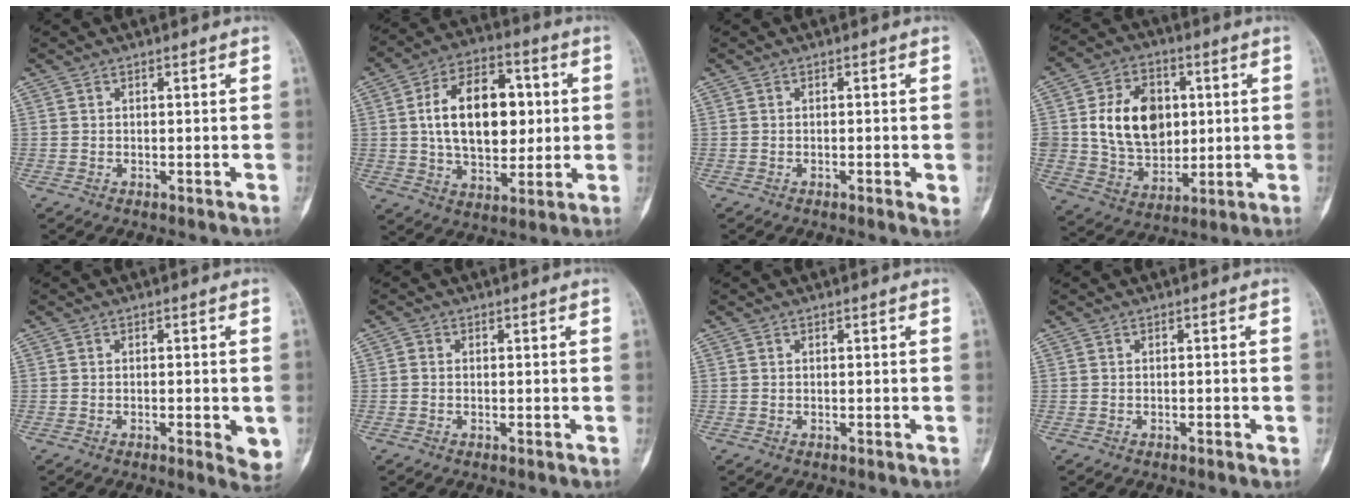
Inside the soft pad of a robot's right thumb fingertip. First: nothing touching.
{"total": 18.3, "force": [2.1, 11.4, 14.2], "torque": [-0.191, 0.012, 0.036]}
{"total": 1.7, "force": [-0.4, 0.7, 1.5], "torque": [-0.018, -0.002, -0.006]}
{"total": 16.7, "force": [2.3, 12.5, 10.8], "torque": [-0.137, -0.002, 0.050]}
{"total": 4.6, "force": [-1.1, 1.7, 4.2], "torque": [-0.042, -0.007, -0.013]}
{"total": 1.1, "force": [-0.1, 1.0, 0.4], "torque": [0.001, 0.003, -0.006]}
{"total": 0.0}
{"total": 0.6, "force": [-0.3, 0.3, 0.4], "torque": [-0.003, 0.001, -0.006]}